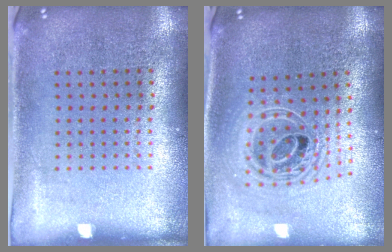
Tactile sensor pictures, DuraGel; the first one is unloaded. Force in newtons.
{"total": 2.2, "press": 1.7, "slide": 1.5}